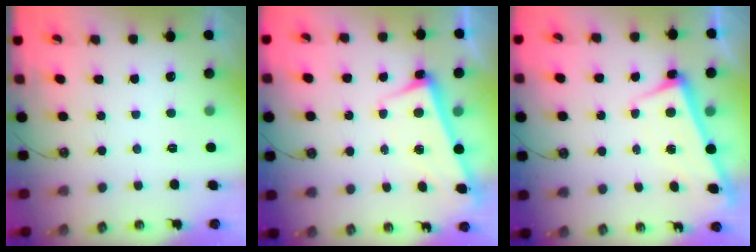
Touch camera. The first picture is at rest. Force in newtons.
{"total": 2.5, "press": 2.4, "slide": 0.9}
{"total": 2.7, "press": 2.6, "slide": 0.6}